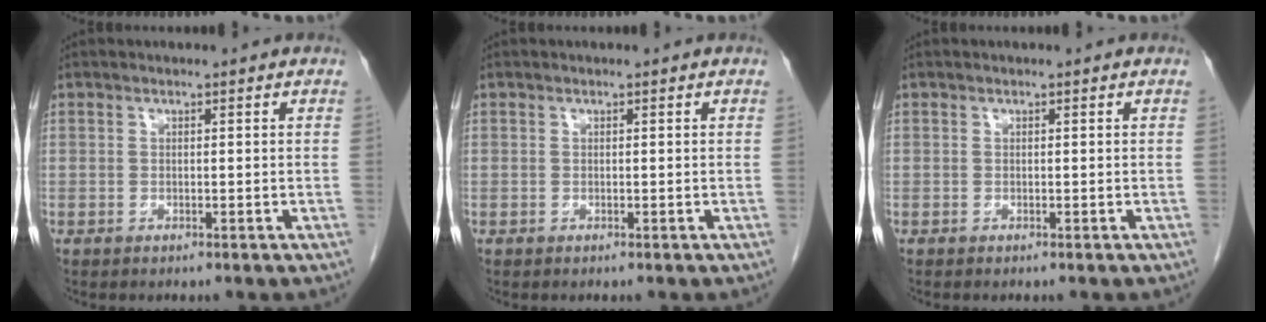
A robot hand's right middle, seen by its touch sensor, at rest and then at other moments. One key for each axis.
{"total": 0.0}
{"total": 0.0}